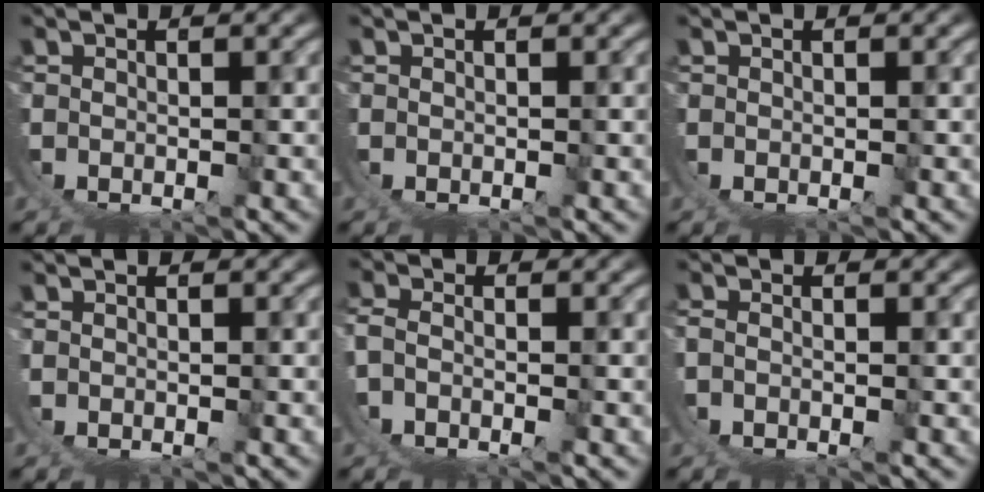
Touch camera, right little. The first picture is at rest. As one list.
[{"total": 0.0}, {"total": 0.0}, {"total": 0.0}, {"total": 1.8, "force": [-0.7, 0.5, 1.6], "torque": [-0.030, -0.003, -0.015]}, {"total": 1.0, "force": [-0.2, -0.5, 0.7], "torque": [-0.005, 0.003, -0.007]}]